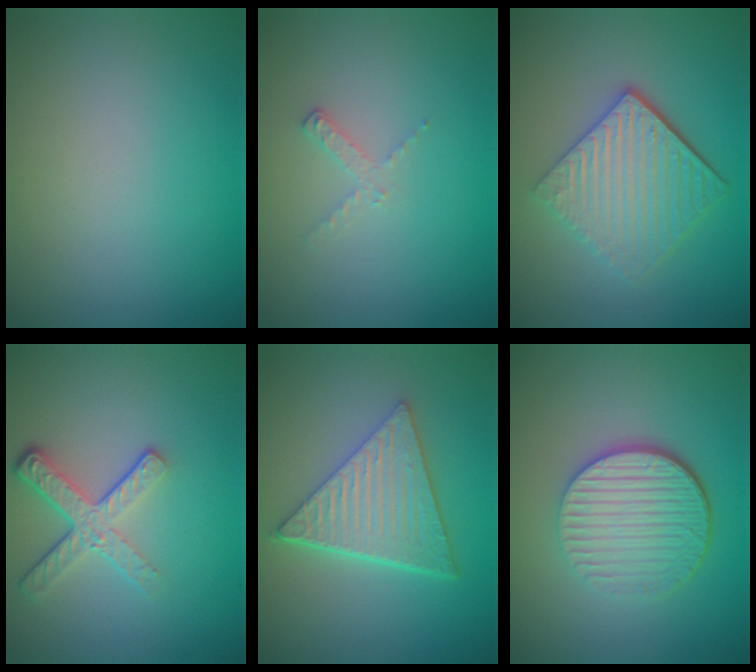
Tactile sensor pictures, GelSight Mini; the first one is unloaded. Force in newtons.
{"total": 1.1, "press": 1.1, "slide": 0.2}
{"total": 5.7, "press": 4.0, "slide": 4.0}
{"total": 3.9, "press": 2.6, "slide": 2.9}
{"total": 6.0, "press": 4.5, "slide": 4.0}
{"total": 5.7, "press": 4.0, "slide": 4.0}